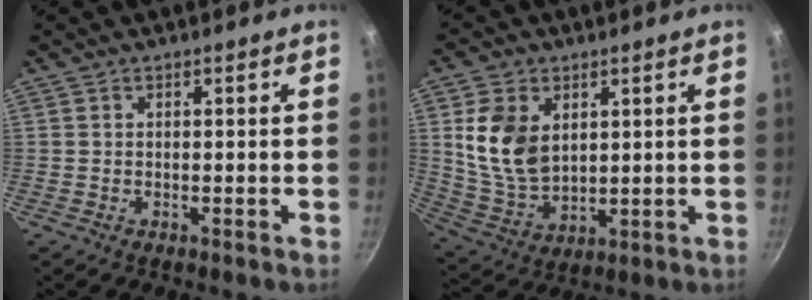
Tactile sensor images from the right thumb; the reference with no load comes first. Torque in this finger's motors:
{"motor_torque": [-1.16, 1.52, 0.80, -0.21, 0.21]}